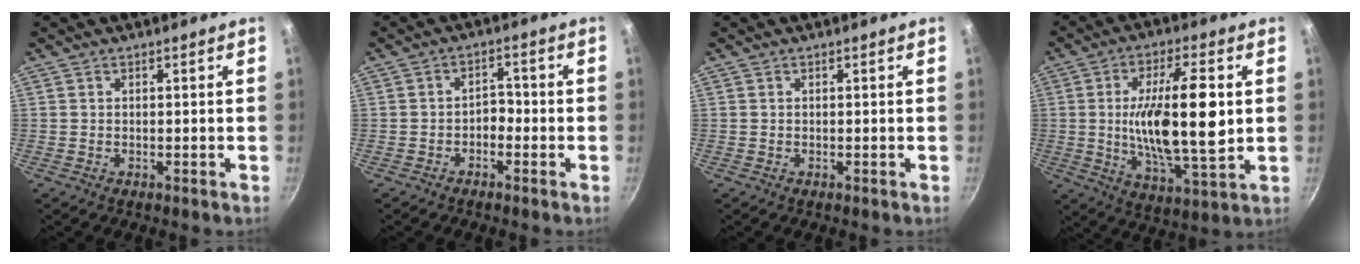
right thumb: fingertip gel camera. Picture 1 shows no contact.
{"total": 2.9, "force": [-1.4, 1.9, 1.7], "torque": [-0.013, 0.021, -0.026]}
{"total": 0.0}
{"total": 18.0, "force": [1.2, 5.9, 17.0], "torque": [-0.288, -0.009, 0.021]}